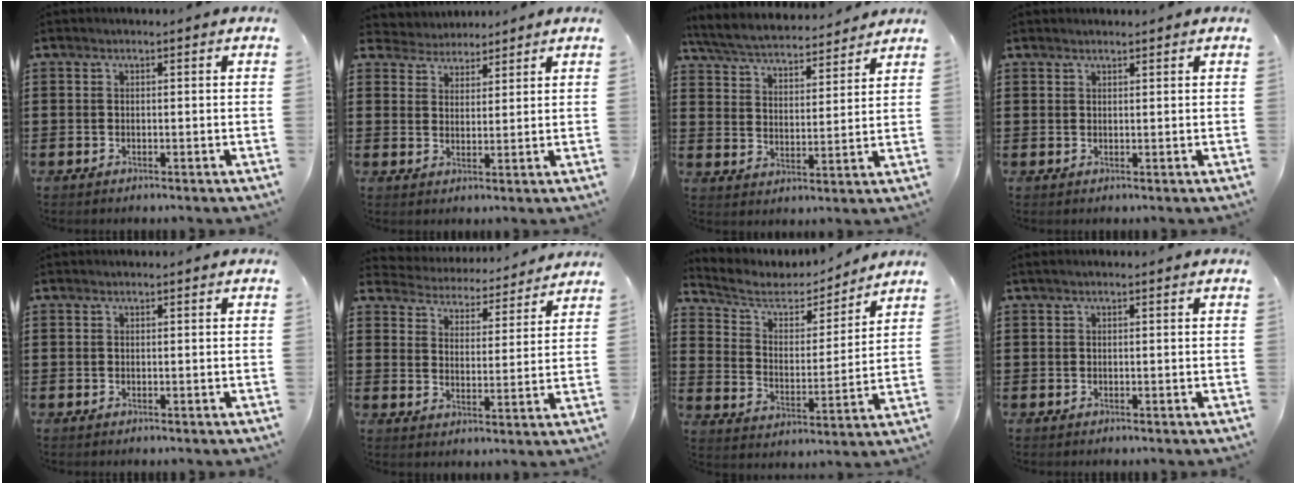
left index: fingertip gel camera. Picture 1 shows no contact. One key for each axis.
{"total": 3.5, "fx": 3.2, "fy": 1.5, "fz": -0.6, "tx": -0.009, "ty": -0.008, "tz": 0.057}
{"total": 5.0, "fx": 4.9, "fy": 0.4, "fz": 1.2, "tx": -0.050, "ty": -0.031, "tz": 0.081}
{"total": 1.0, "fx": 1.0, "fy": 0.1, "fz": 0.3, "tx": -0.006, "ty": 0.000, "tz": 0.019}
{"total": 0.0}
{"total": 4.0, "fx": 4.0, "fy": 0.1, "fz": -0.3, "tx": -0.022, "ty": -0.038, "tz": 0.063}
{"total": 5.6, "fx": 4.7, "fy": 2.4, "fz": 2.0, "tx": -0.066, "ty": -0.029, "tz": 0.076}
{"total": 0.6, "fx": 0.2, "fy": 0.0, "fz": 0.5, "tx": -0.010, "ty": -0.001, "tz": 0.005}